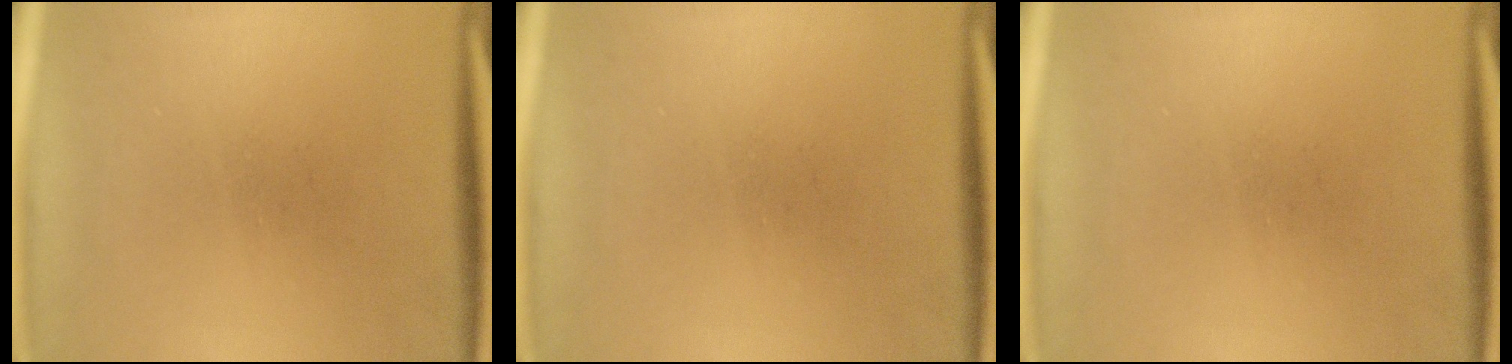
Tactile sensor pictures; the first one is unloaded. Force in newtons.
{"total": 0.0}
{"total": 0.0}